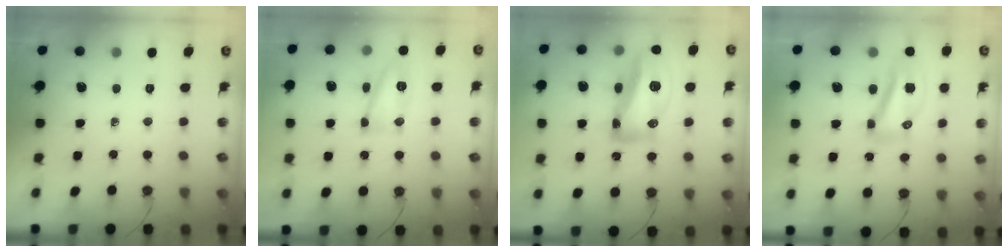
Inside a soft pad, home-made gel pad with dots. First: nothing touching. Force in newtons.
{"total": 9.9, "press": 9.9, "slide": 1.1}
{"total": 18.6, "press": 18.5, "slide": 1.8}
{"total": 10.4, "press": 10.3, "slide": 1.1}